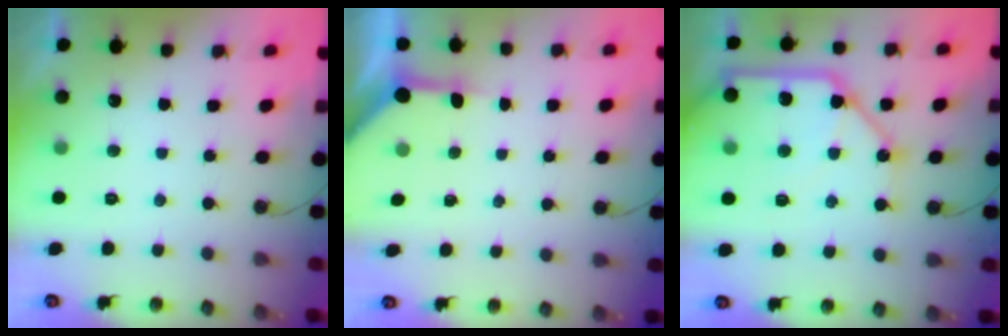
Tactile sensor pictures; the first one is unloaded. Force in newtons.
{"total": 4.2, "press": 4.2, "slide": 0.4}
{"total": 18.4, "press": 18.3, "slide": 2.1}